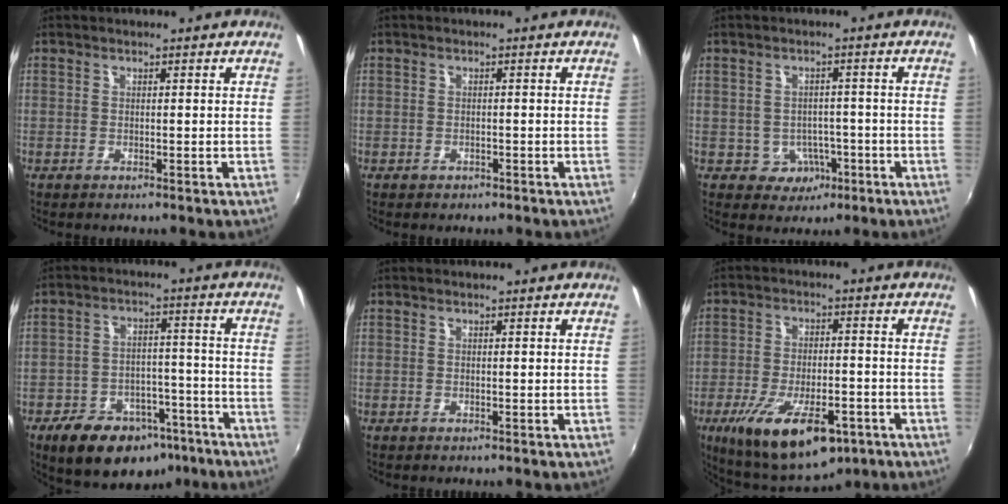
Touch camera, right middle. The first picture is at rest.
{"total": 1.3, "force": [-0.8, 1.0, 0.2], "torque": [-0.006, -0.003, -0.011]}
{"total": 4.7, "force": [-1.9, 4.2, 1.1], "torque": [-0.032, 0.010, -0.014]}
{"total": 15.9, "force": [-10.3, 9.3, 7.8], "torque": [-0.159, 0.013, -0.138]}
{"total": 0.0}
{"total": 17.8, "force": [-9.6, 7.0, 13.2], "torque": [-0.254, -0.045, -0.143]}